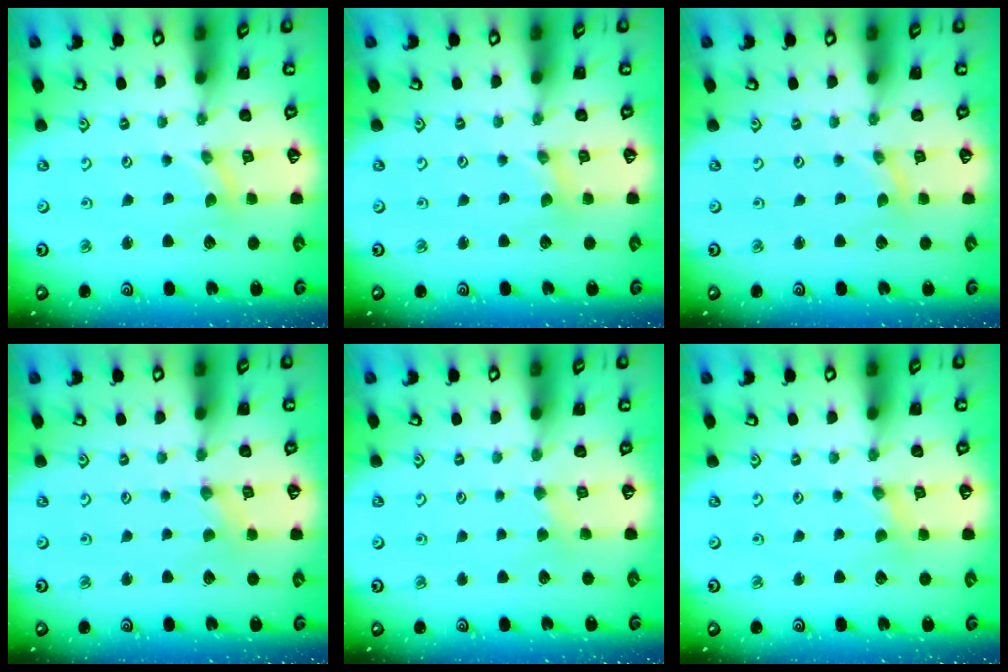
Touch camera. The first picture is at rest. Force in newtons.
{"total": 0.0}
{"total": 0.0}
{"total": 0.0}
{"total": 2.5, "press": 2.4, "slide": 0.4}
{"total": 1.9, "press": 1.9, "slide": 0.3}